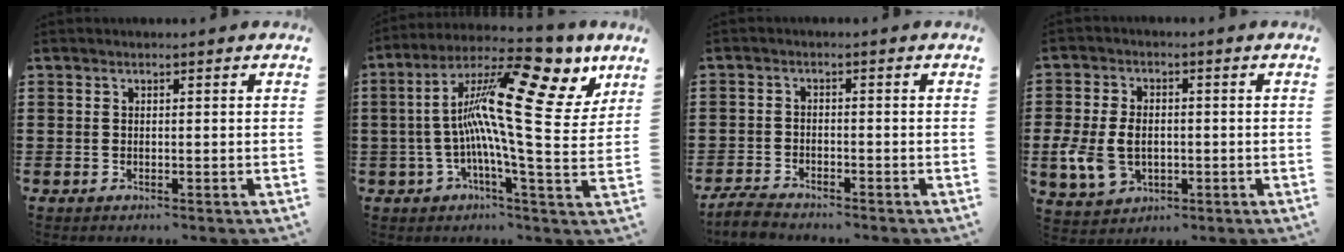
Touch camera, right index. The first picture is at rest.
{"total": 20.0, "force": [6.7, 5.4, 18.0], "torque": [-0.308, -0.033, 0.100]}
{"total": 2.7, "force": [-2.6, 0.3, 0.5], "torque": [-0.020, -0.001, -0.056]}
{"total": 6.8, "force": [-1.1, 4.9, 4.5], "torque": [-0.120, 0.001, -0.025]}